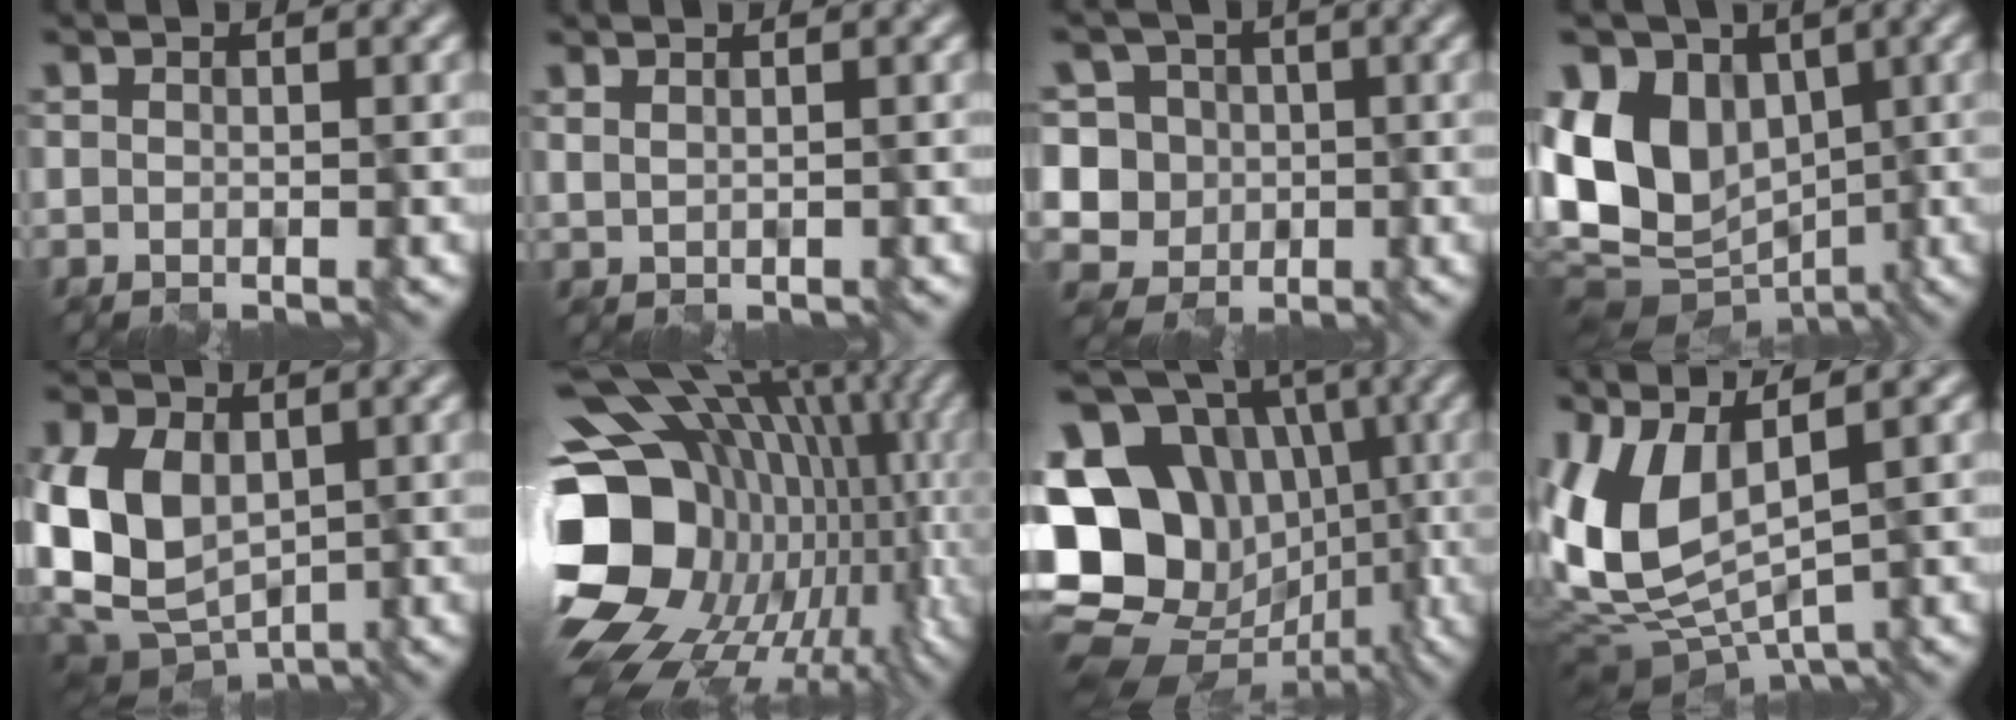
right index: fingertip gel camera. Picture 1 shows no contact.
{"total": 0.7, "force": [0.6, 0.0, 0.4], "torque": [-0.011, 0.002, 0.016]}
{"total": 10.0, "force": [-0.9, 9.3, 3.6], "torque": [-0.085, 0.040, -0.057]}
{"total": 12.4, "force": [-0.8, 9.3, 8.1], "torque": [-0.165, 0.017, -0.023]}
{"total": 8.9, "force": [-0.7, 6.5, 6.1], "torque": [-0.123, -0.006, -0.022]}
{"total": 18.2, "force": [-1.2, 12.9, 12.8], "torque": [-0.239, -0.008, -0.007]}
{"total": 20.5, "force": [-1.3, 17.3, 10.9], "torque": [-0.194, 0.021, -0.042]}
{"total": 7.6, "force": [-0.2, 3.5, 6.8], "torque": [-0.164, -0.007, -0.004]}